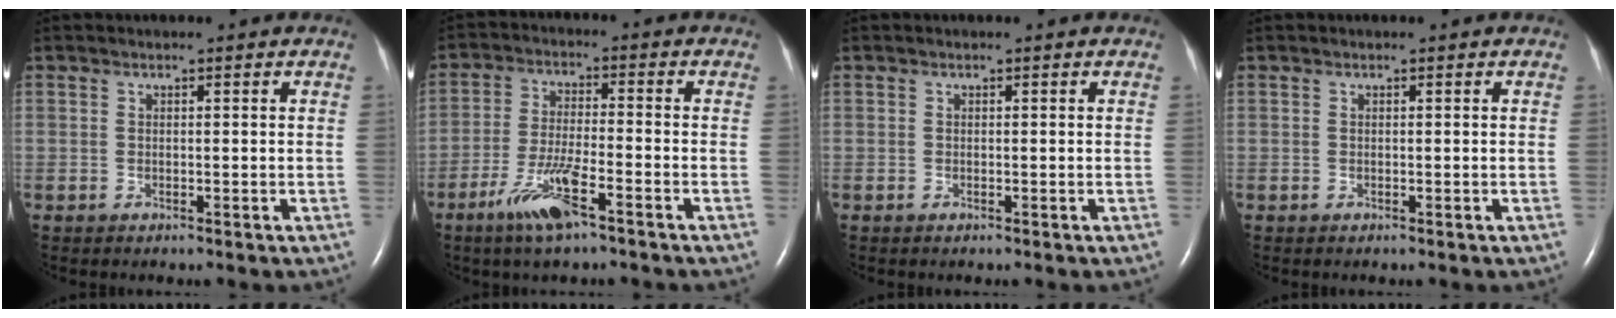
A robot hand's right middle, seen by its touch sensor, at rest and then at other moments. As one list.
[{"total": 8.0, "force": [-4.8, 0.9, 6.3], "torque": [-0.134, -0.013, -0.090]}, {"total": 0.0}, {"total": 0.0}]